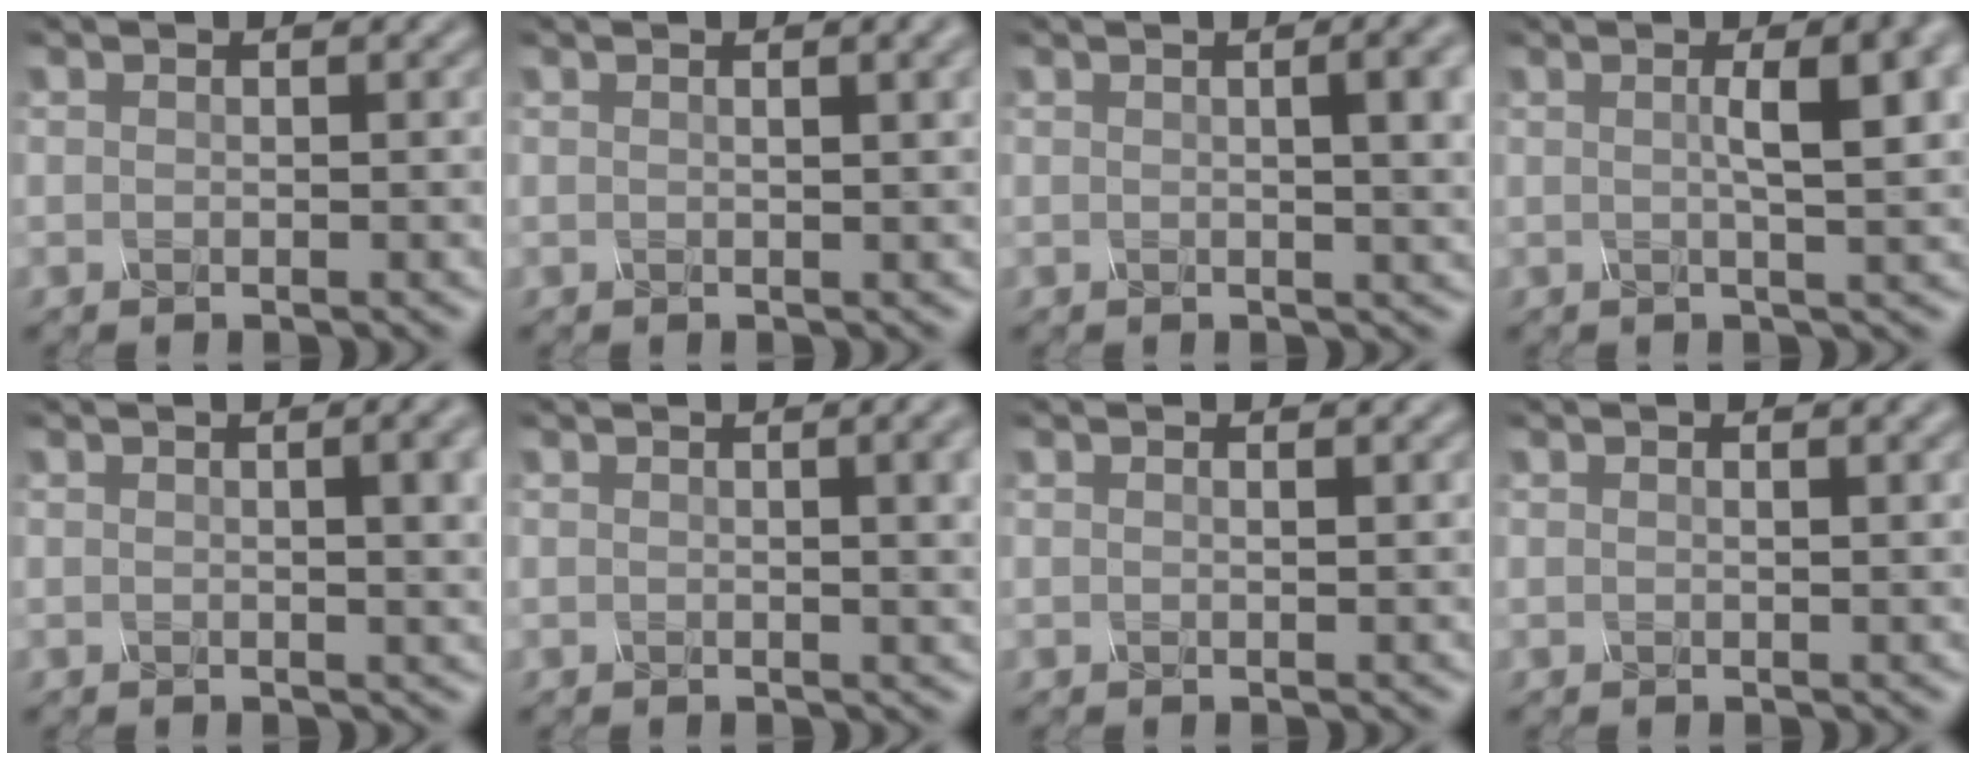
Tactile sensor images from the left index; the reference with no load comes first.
{"total": 3.6, "force": [1.2, 1.4, 3.1], "torque": [-0.019, 0.011, 0.000]}
{"total": 6.6, "force": [1.3, 2.7, 6.0], "torque": [-0.029, 0.025, 0.004]}
{"total": 7.5, "force": [1.4, 2.4, 7.0], "torque": [-0.051, 0.022, 0.008]}
{"total": 5.8, "force": [1.1, 2.4, 5.1], "torque": [-0.025, 0.020, 0.006]}
{"total": 5.1, "force": [1.0, 2.1, 4.5], "torque": [-0.026, 0.016, 0.009]}
{"total": 0.9, "force": [0.4, 0.3, 0.8], "torque": [-0.006, 0.002, 0.001]}
{"total": 1.8, "force": [0.7, 0.6, 1.6], "torque": [-0.016, 0.002, 0.002]}